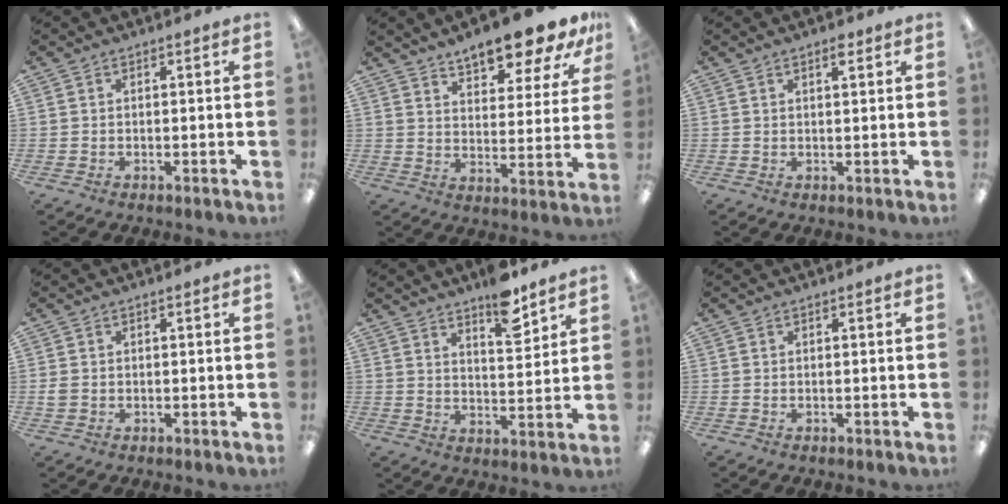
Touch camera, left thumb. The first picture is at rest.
{"total": 12.4, "force": [10.8, 2.9, 5.4], "torque": [-0.067, -0.080, 0.187]}
{"total": 2.1, "force": [1.5, 0.6, 1.4], "torque": [-0.021, -0.002, 0.025]}
{"total": 1.7, "force": [-0.1, 1.4, 1.0], "torque": [-0.018, 0.004, -0.003]}
{"total": 9.7, "force": [7.5, 3.3, 5.2], "torque": [-0.059, -0.049, 0.126]}
{"total": 0.0}